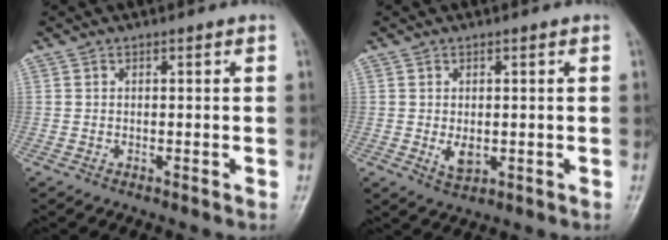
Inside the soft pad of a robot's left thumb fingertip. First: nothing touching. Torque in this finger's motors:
{"motor_torque": [0.59, 0.68, 0.83, 0.15, 0.02]}